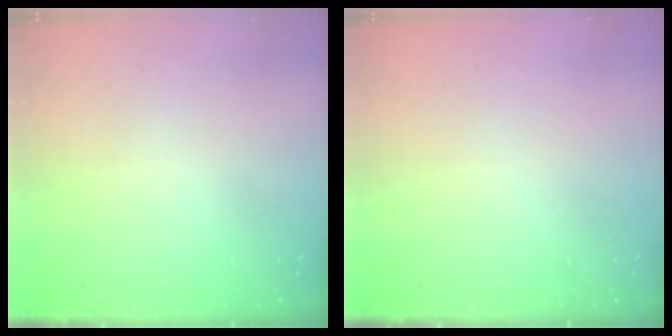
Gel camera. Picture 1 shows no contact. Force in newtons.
{"total": 0.0}